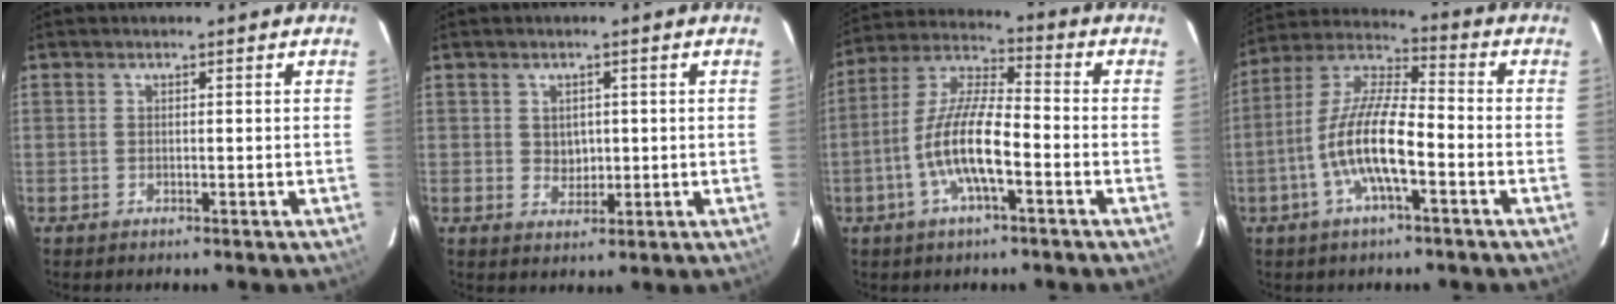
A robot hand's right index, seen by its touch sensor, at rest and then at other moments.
{"total": 3.1, "force": [0.4, 2.8, 1.3], "torque": [-0.017, 0.001, 0.012]}
{"total": 11.9, "force": [-4.3, 3.0, 10.7], "torque": [-0.220, 0.000, -0.084]}
{"total": 12.5, "force": [-4.4, 3.2, 11.3], "torque": [-0.229, 0.000, -0.088]}